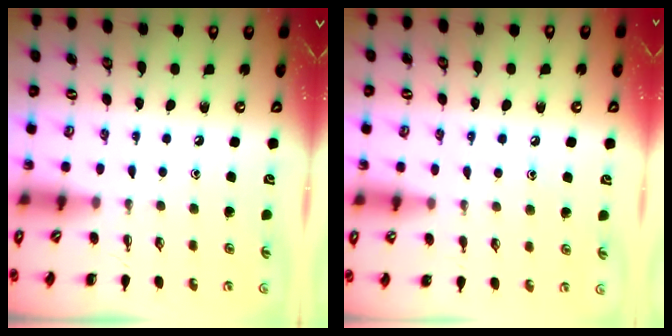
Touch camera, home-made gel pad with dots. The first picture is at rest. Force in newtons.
{"total": 7.0, "press": 6.7, "slide": 2.2}